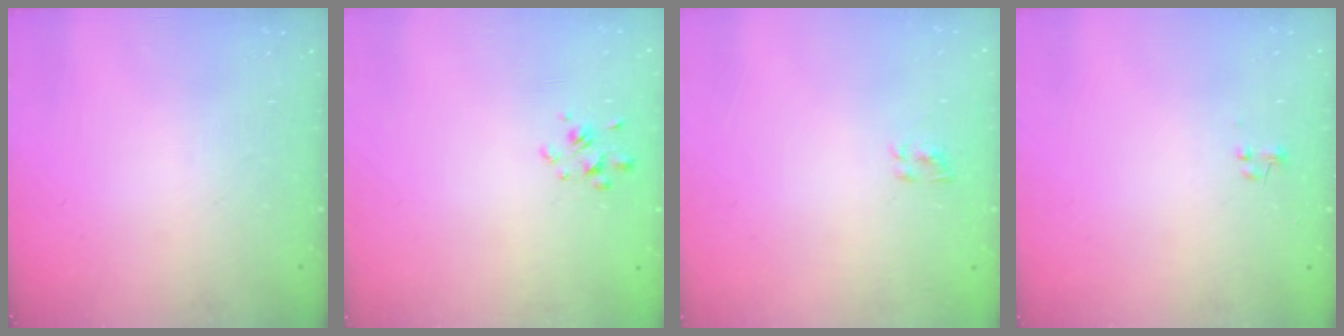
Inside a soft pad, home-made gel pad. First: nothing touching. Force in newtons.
{"total": 2.2, "press": 2.0, "slide": 0.9}
{"total": 1.2, "press": 1.0, "slide": 0.6}
{"total": 0.6, "press": 0.6, "slide": 0.2}